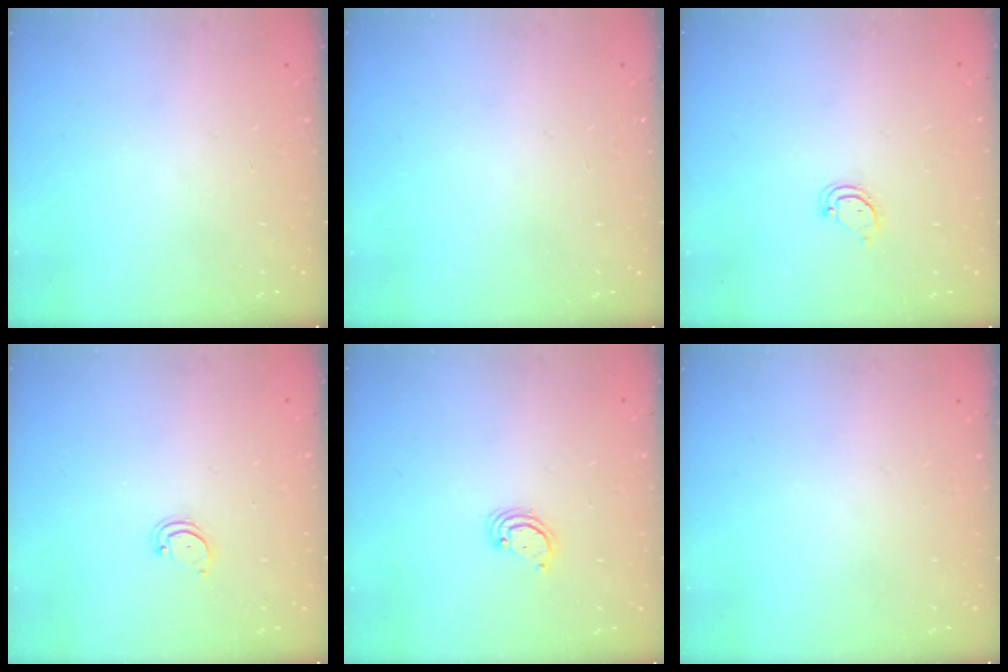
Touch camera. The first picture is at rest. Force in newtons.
{"total": 0.0}
{"total": 3.1, "press": 3.1, "slide": 0.4}
{"total": 2.2, "press": 2.2, "slide": 0.2}
{"total": 2.6, "press": 2.6, "slide": 0.2}
{"total": 0.0}